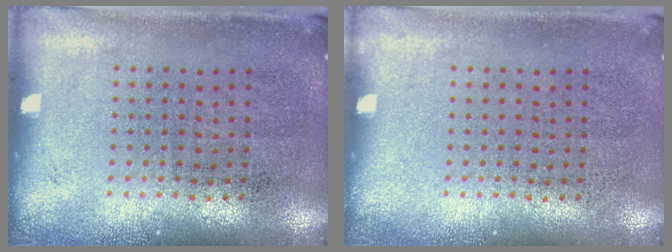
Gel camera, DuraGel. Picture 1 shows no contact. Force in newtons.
{"total": 0.0}